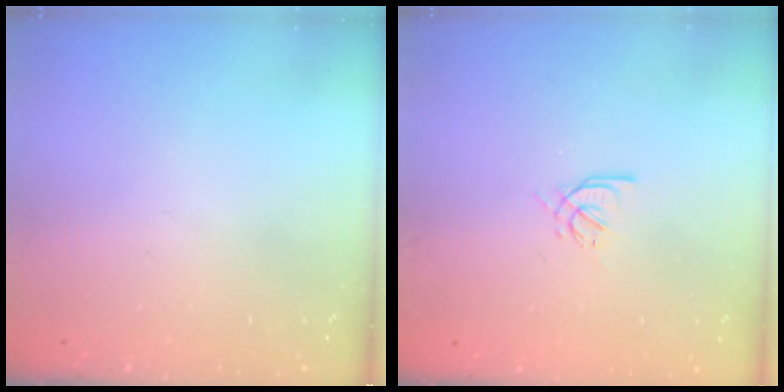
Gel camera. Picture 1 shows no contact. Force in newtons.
{"total": 2.4, "press": 2.4, "slide": 0.5}